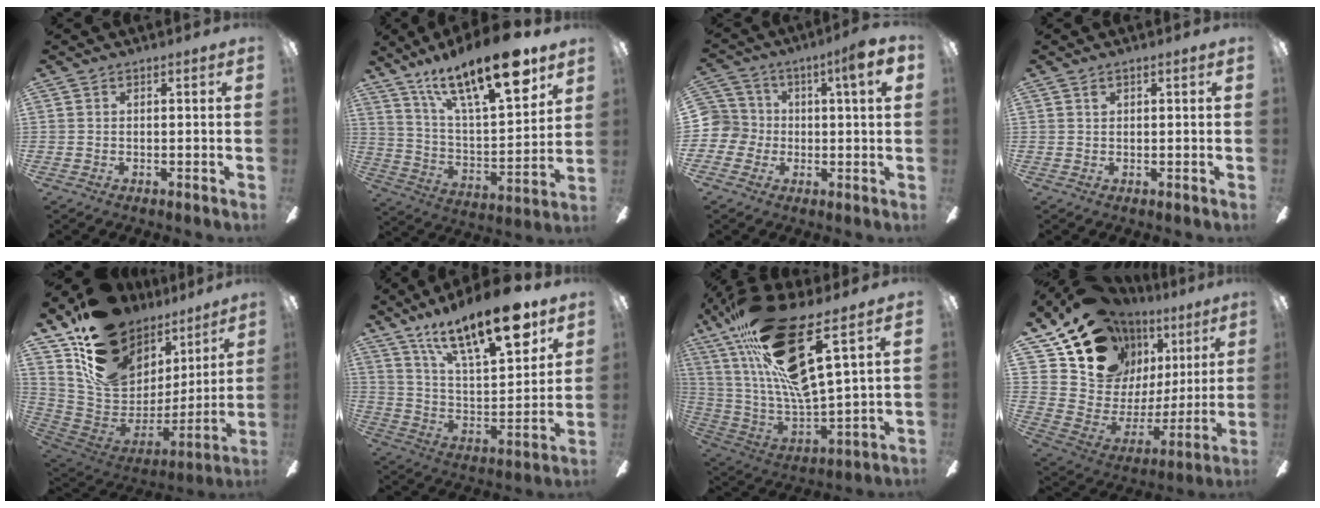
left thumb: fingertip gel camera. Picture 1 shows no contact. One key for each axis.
{"total": 22.3, "fx": 15.1, "fy": 7.1, "fz": 14.9, "tx": -0.246, "ty": -0.085, "tz": 0.250}
{"total": 7.0, "fx": 1.1, "fy": 5.3, "fz": 4.5, "tx": -0.086, "ty": 0.011, "tz": 0.014}
{"total": 0.9, "fx": 0.4, "fy": 0.6, "fz": 0.5, "tx": -0.012, "ty": 0.004, "tz": 0.007}
{"total": 20.7, "fx": 12.6, "fy": 13.8, "fz": 9.0, "tx": -0.158, "ty": -0.078, "tz": 0.249}
{"total": 21.7, "fx": 14.6, "fy": 7.6, "fz": 14.1, "tx": -0.223, "ty": -0.084, "tz": 0.245}
{"total": 26.3, "fx": 14.5, "fy": 7.6, "fz": 20.6, "tx": -0.399, "ty": -0.075, "tz": 0.243}
{"total": 19.3, "fx": 14.1, "fy": 11.4, "fz": 6.6, "tx": -0.120, "ty": -0.097, "tz": 0.272}